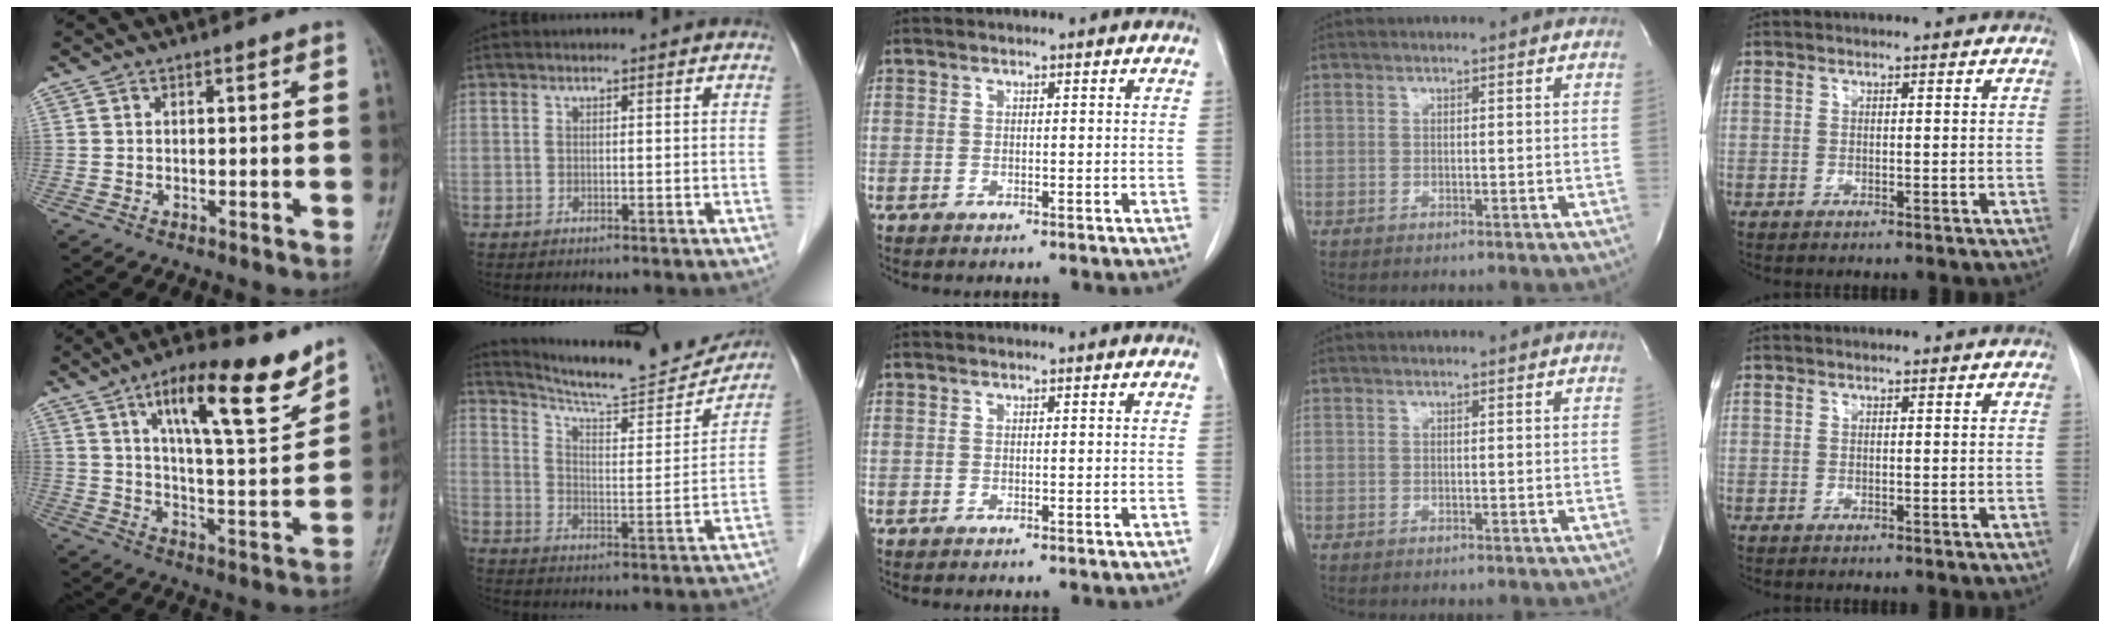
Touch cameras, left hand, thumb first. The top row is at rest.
{"thumb": {"total": 17.3, "force": [10.5, 4.8, 12.9], "torque": [-0.175, -0.054, 0.172]}, "index": {"total": 18.1, "force": [17.4, 1.1, 5.0], "torque": [-0.084, -0.040, 0.248]}}